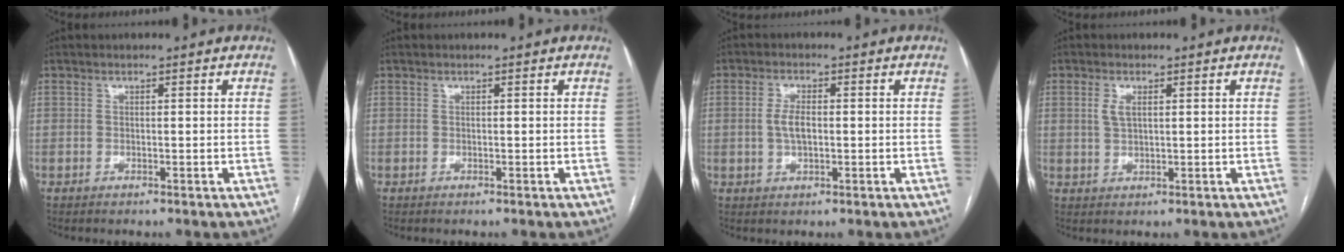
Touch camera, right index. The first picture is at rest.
{"total": 0.0}
{"total": 3.5, "force": [-0.1, 1.4, 3.2], "torque": [-0.069, 0.003, -0.001]}
{"total": 2.5, "force": [0.9, 1.1, 2.1], "torque": [-0.044, 0.002, 0.020]}